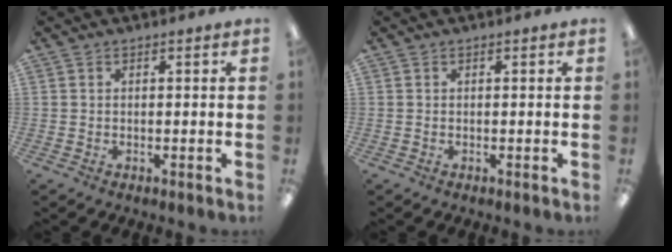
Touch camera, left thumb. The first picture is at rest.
{"total": 0.0}